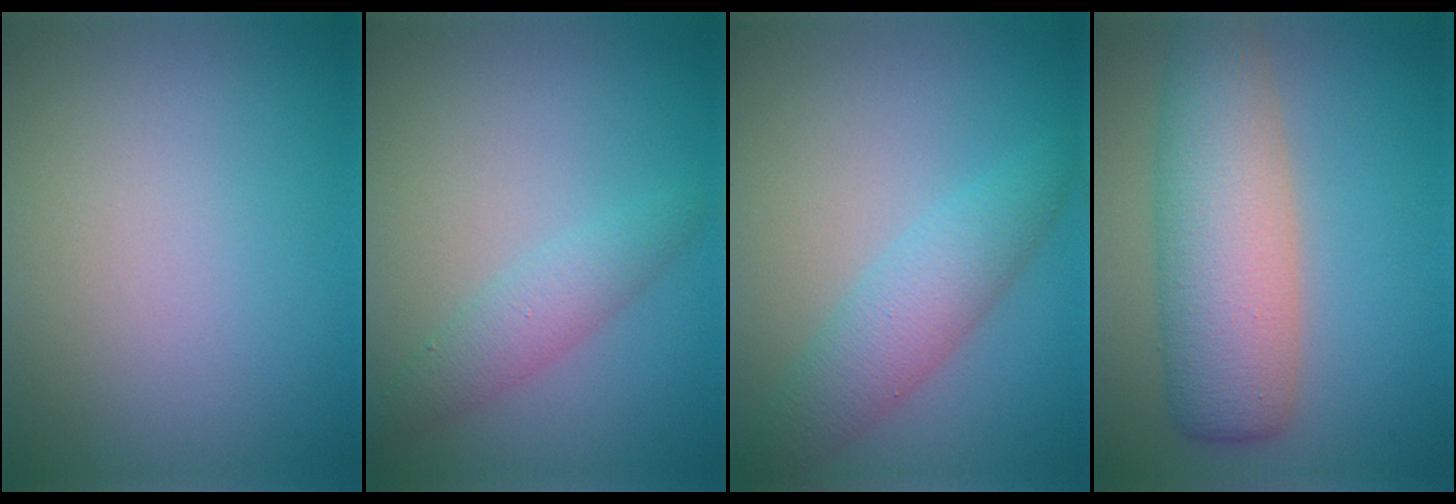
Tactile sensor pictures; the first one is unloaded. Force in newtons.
{"total": 2.4, "press": 2.4, "slide": 0.1}
{"total": 3.9, "press": 3.9, "slide": 0.1}
{"total": 7.6, "press": 7.6, "slide": 0.3}